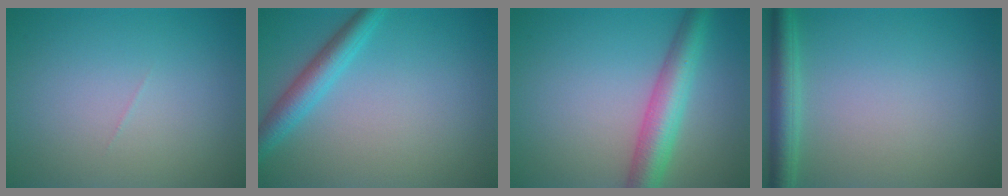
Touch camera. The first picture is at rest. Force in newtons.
{"total": 3.2, "press": 3.2, "slide": 0.1}
{"total": 5.1, "press": 5.1, "slide": 0.1}
{"total": 3.0, "press": 3.0, "slide": 0.1}